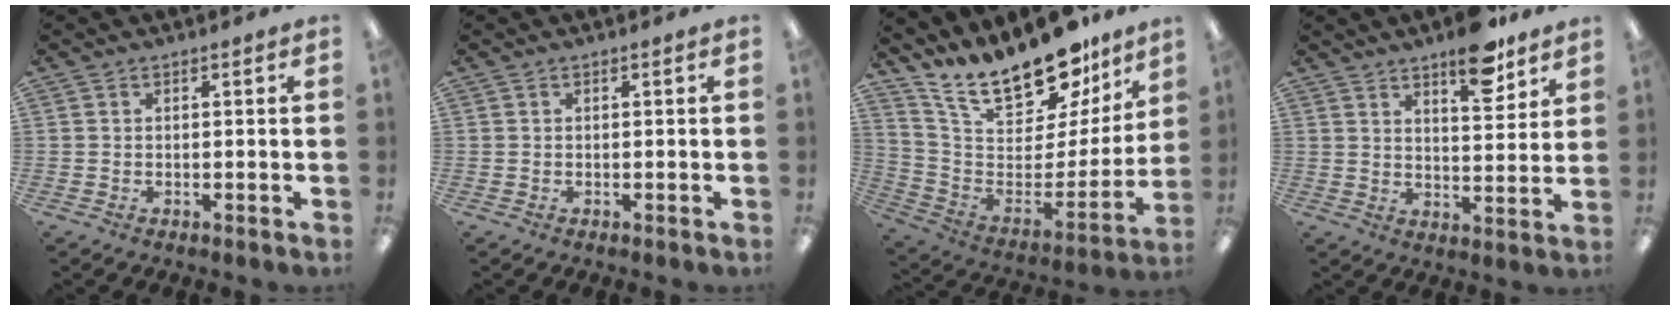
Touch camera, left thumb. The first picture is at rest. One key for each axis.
{"total": 0.0}
{"total": 20.5, "fx": 16.8, "fy": 7.1, "fz": 9.3, "tx": -0.151, "ty": -0.128, "tz": 0.289}
{"total": 10.8, "fx": 7.9, "fy": 3.8, "fz": 6.3, "tx": -0.072, "ty": -0.048, "tz": 0.130}